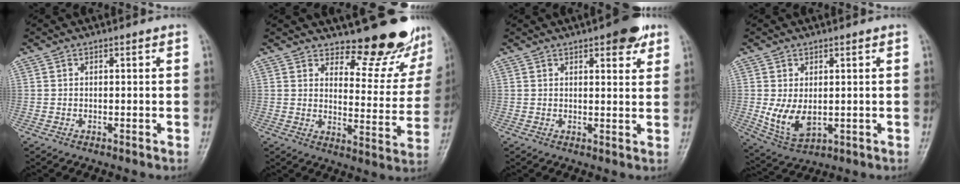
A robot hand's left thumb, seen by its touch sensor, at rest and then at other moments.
{"total": 13.7, "force": [12.3, 4.3, 4.4], "torque": [-0.015, -0.117, 0.153]}
{"total": 6.4, "force": [3.8, 2.4, 4.6], "torque": [-0.041, -0.014, 0.043]}
{"total": 7.5, "force": [0.4, 4.6, 5.9], "torque": [-0.103, -0.018, 0.024]}